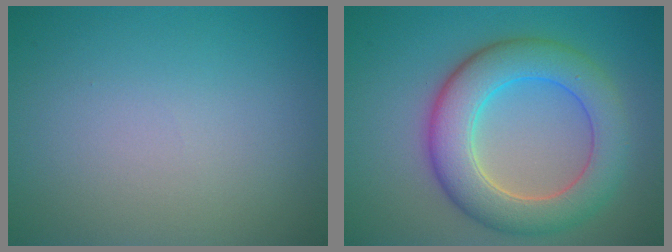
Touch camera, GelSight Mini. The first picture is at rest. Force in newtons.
{"total": 7.4, "press": 7.4, "slide": 0.4}